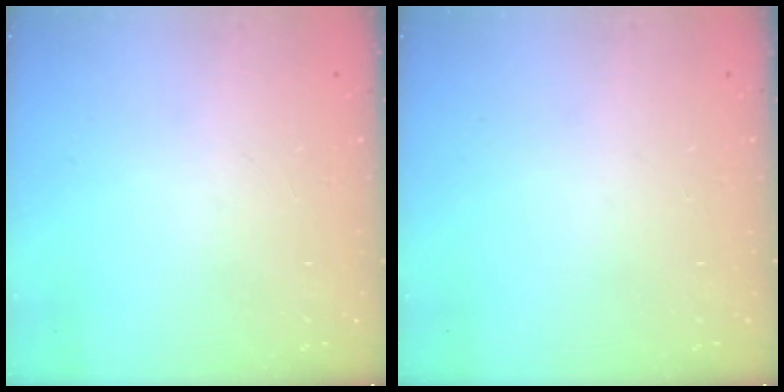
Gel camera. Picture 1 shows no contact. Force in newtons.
{"total": 0.0}